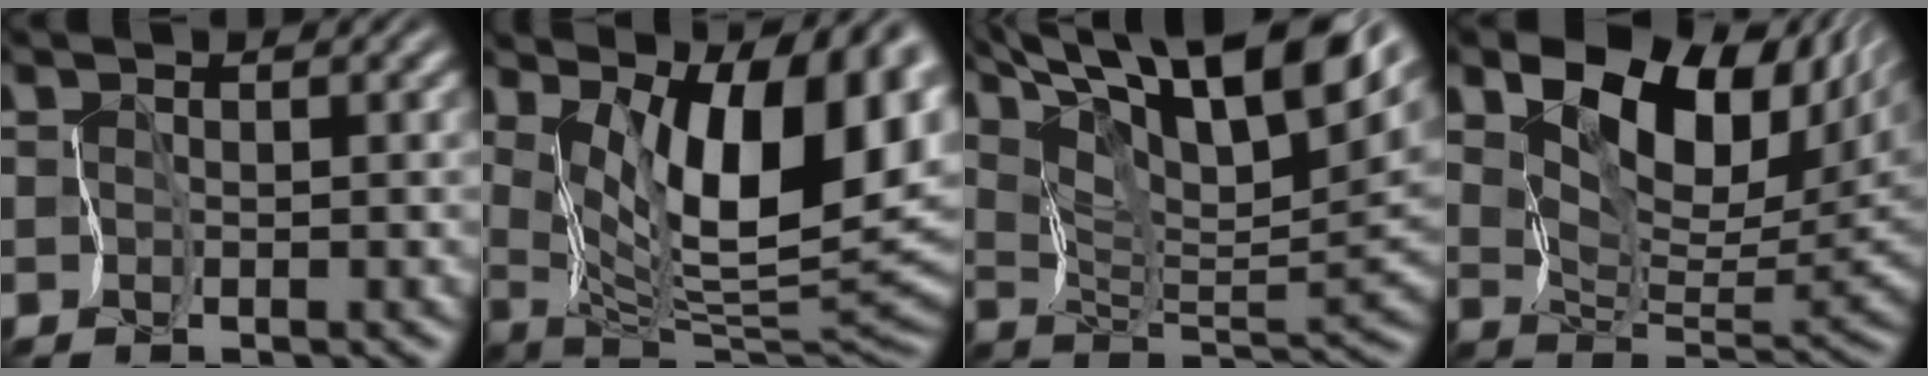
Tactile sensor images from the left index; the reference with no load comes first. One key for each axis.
{"total": 12.4, "fx": 5.2, "fy": 4.4, "fz": 10.3, "tx": -0.146, "ty": -0.006, "tz": 0.089}
{"total": 14.5, "fx": 10.0, "fy": 4.1, "fz": 9.8, "tx": -0.168, "ty": 0.025, "tz": 0.144}
{"total": 10.2, "fx": 5.5, "fy": 5.2, "fz": 6.8, "tx": -0.117, "ty": -0.007, "tz": 0.103}